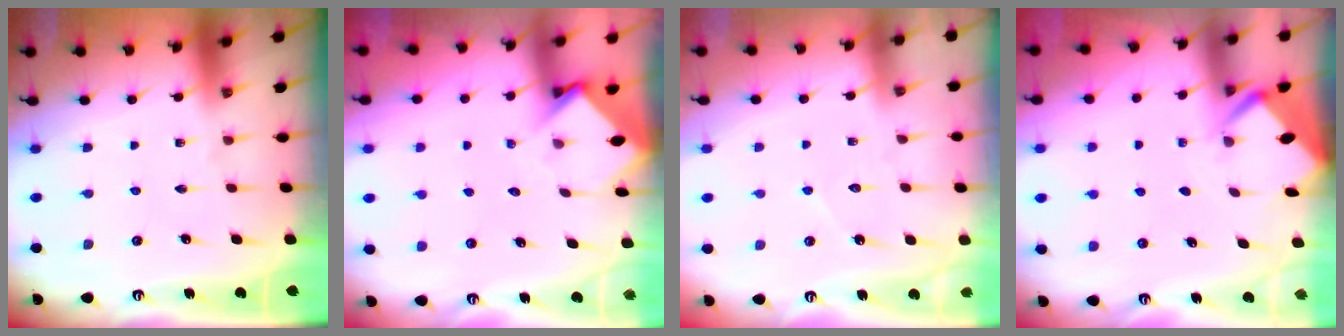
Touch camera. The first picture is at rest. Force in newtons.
{"total": 3.6, "press": 3.6, "slide": 0.2}
{"total": 4.1, "press": 4.1, "slide": 0.4}
{"total": 2.7, "press": 2.7, "slide": 0.2}